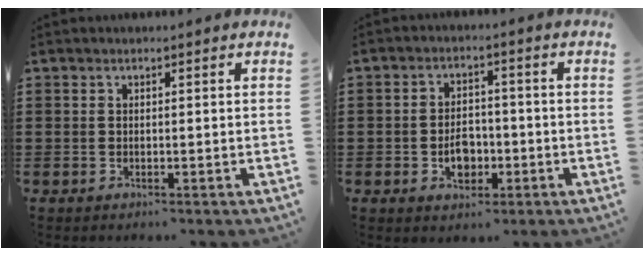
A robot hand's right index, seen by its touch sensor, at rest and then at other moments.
{"total": 4.5, "force": [-1.4, 3.0, 3.1], "torque": [-0.044, -0.003, -0.028]}